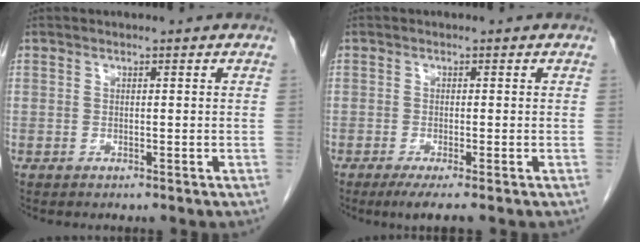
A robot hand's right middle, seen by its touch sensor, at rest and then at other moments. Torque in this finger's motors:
{"motor_torque": [0.05, -0.02, 0.01, 0.01]}